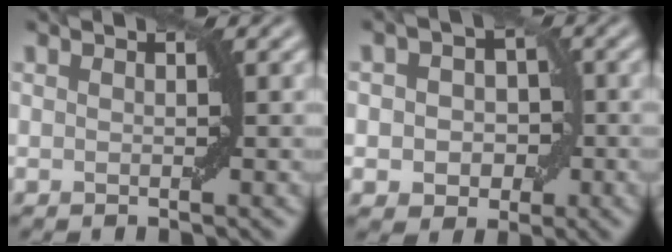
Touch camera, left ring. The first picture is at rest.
{"total": 4.4, "force": [-0.3, 3.8, 2.3], "torque": [-0.014, 0.011, -0.019]}